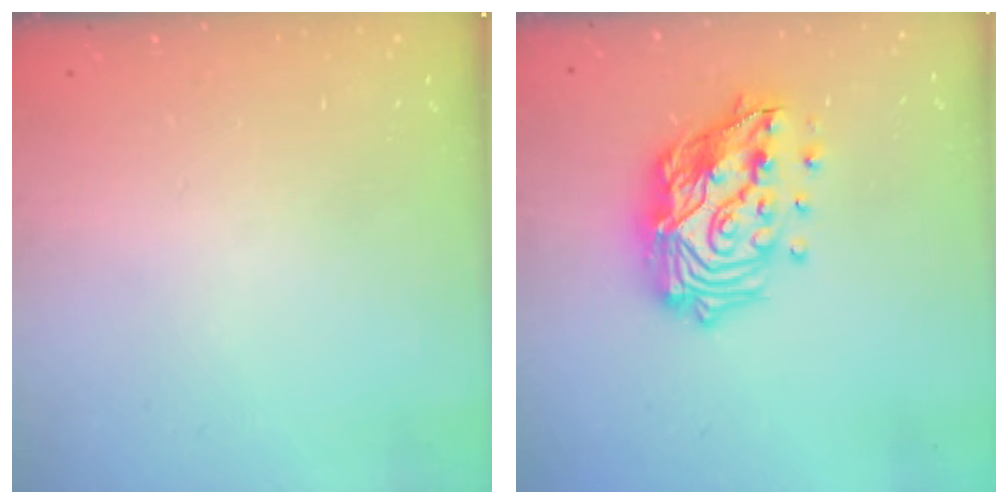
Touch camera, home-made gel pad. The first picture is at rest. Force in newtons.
{"total": 18.6, "press": 18.6, "slide": 1.4}